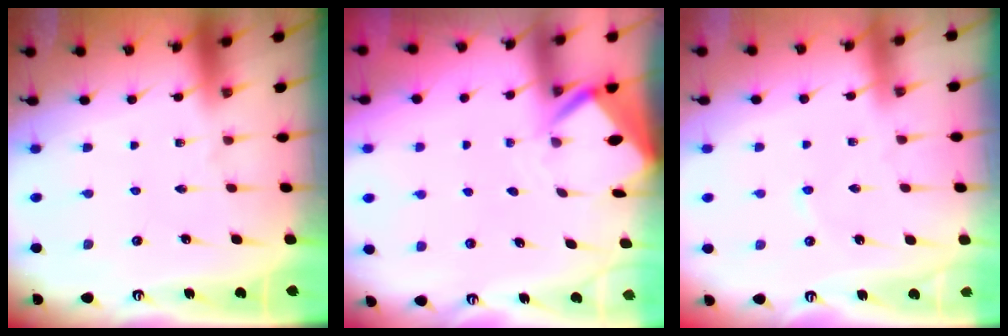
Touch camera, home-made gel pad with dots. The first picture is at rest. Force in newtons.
{"total": 3.3, "press": 3.3, "slide": 0.3}
{"total": 1.7, "press": 1.7, "slide": 0.3}